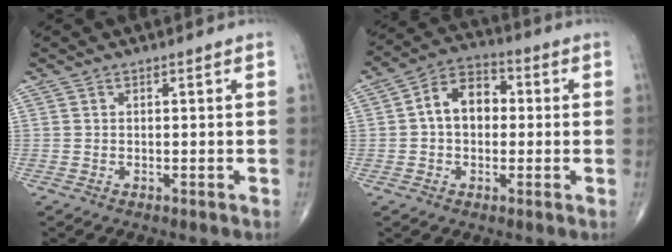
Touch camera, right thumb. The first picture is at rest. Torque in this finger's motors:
{"motor_torque": [-0.03, 0.08, 0.03, 0.01, 0.05]}